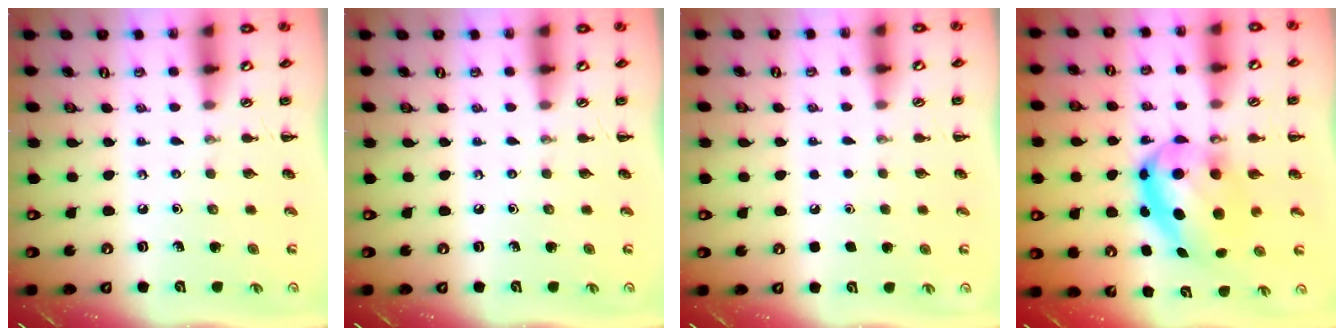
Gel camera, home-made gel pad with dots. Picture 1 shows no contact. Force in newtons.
{"total": 0.0}
{"total": 1.8, "press": 1.8, "slide": 0.1}
{"total": 10.0, "press": 9.8, "slide": 2.2}